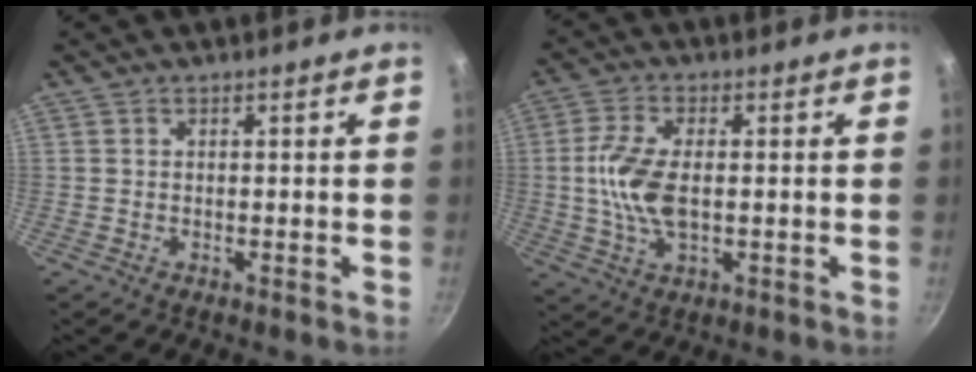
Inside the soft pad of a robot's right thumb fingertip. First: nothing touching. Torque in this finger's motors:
{"motor_torque": [0.19, 0.25, 0.51, 0.82, 0.04]}